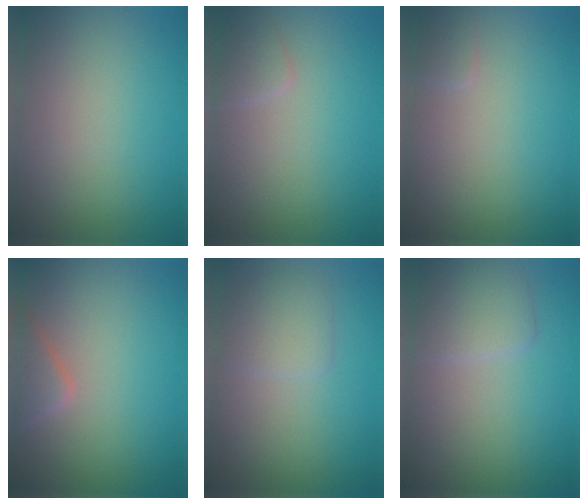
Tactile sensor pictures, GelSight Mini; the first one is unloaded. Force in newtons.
{"total": 1.5, "press": 1.5, "slide": 0.0}
{"total": 0.9, "press": 0.9, "slide": 0.1}
{"total": 2.8, "press": 2.7, "slide": 0.1}
{"total": 2.2, "press": 2.2, "slide": 0.1}
{"total": 2.7, "press": 2.7, "slide": 0.1}